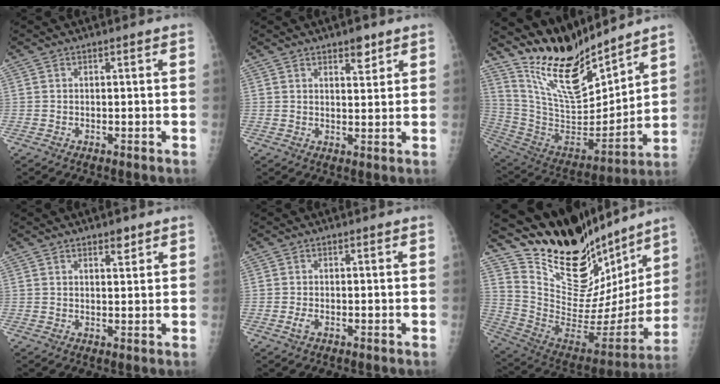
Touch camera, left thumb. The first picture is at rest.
{"total": 3.7, "force": [2.5, 1.5, 2.3], "torque": [-0.019, -0.015, 0.038]}
{"total": 19.4, "force": [16.4, 5.0, 9.0], "torque": [-0.120, -0.110, 0.309]}
{"total": 2.5, "force": [1.7, 1.0, 1.4], "torque": [-0.012, -0.011, 0.027]}
{"total": 1.3, "force": [-0.5, 0.6, 1.0], "torque": [-0.025, 0.001, -0.011]}
{"total": 27.8, "force": [22.2, 11.3, 12.2], "torque": [-0.165, -0.113, 0.354]}